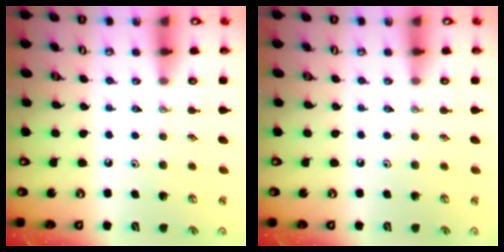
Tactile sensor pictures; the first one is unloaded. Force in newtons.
{"total": 0.0}